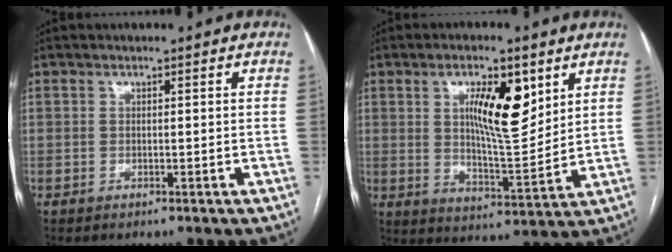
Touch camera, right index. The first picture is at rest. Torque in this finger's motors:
{"motor_torque": [0.57, 0.45, 0.18, 0.07]}